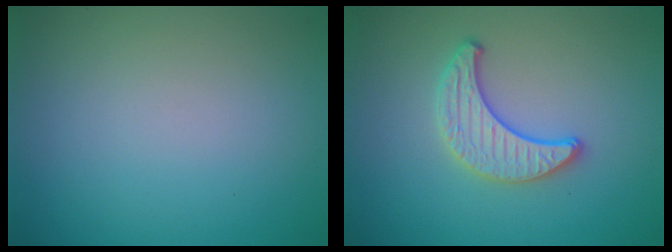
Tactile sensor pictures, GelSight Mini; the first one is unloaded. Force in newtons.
{"total": 3.0, "press": 2.8, "slide": 0.9}